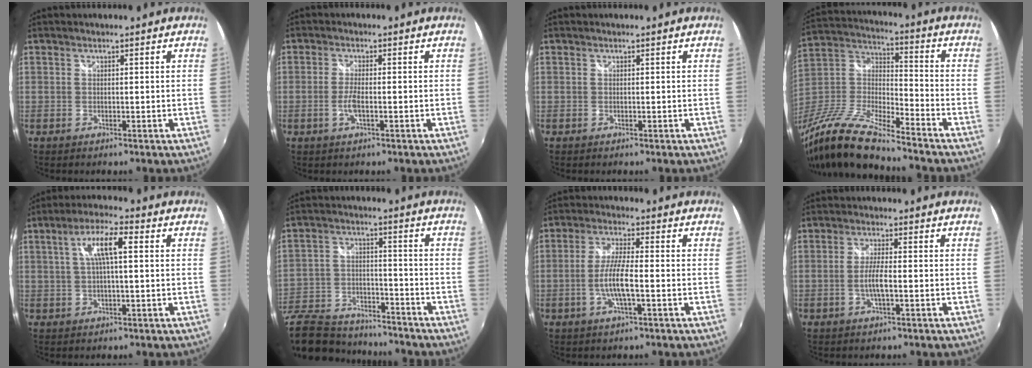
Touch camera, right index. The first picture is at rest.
{"total": 3.2, "force": [-1.0, 0.5, 3.0], "torque": [-0.065, -0.004, -0.021]}
{"total": 0.0}
{"total": 19.1, "force": [-14.8, 3.4, 11.6], "torque": [-0.244, -0.028, -0.291]}
{"total": 7.3, "force": [1.5, 1.5, 7.0], "torque": [-0.130, 0.012, 0.027]}
{"total": 24.2, "force": [-19.0, 10.4, 10.8], "torque": [-0.254, -0.012, -0.299]}
{"total": 6.8, "force": [-1.9, 0.9, 6.4], "torque": [-0.131, -0.003, -0.036]}
{"total": 3.9, "force": [-1.1, 0.4, 3.7], "torque": [-0.073, -0.003, -0.021]}